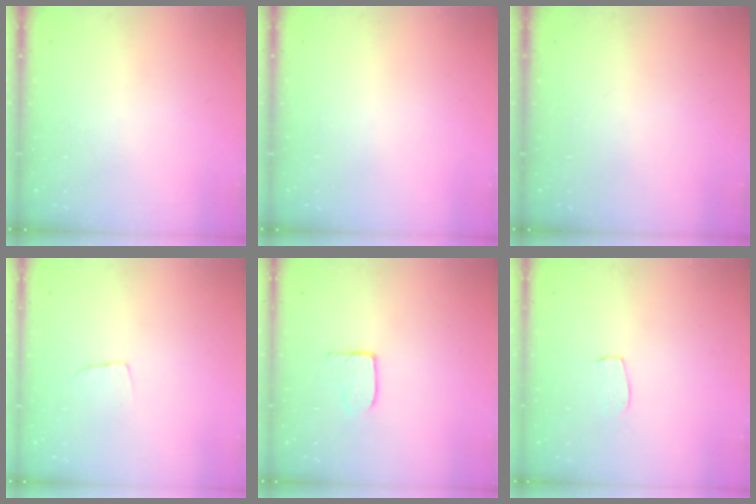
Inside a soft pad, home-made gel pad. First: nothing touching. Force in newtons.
{"total": 0.0}
{"total": 0.0}
{"total": 2.9, "press": 2.9, "slide": 0.1}
{"total": 4.1, "press": 4.1, "slide": 0.3}
{"total": 5.3, "press": 5.3, "slide": 0.3}